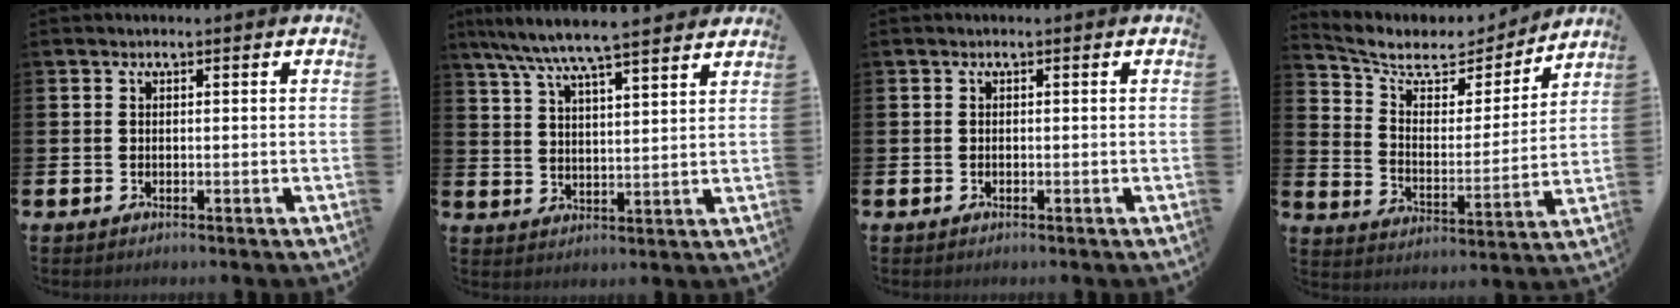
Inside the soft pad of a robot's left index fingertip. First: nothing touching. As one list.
[{"total": 7.6, "force": [7.2, 0.3, 2.6], "torque": [-0.077, -0.036, 0.127]}, {"total": 0.0}, {"total": 7.4, "force": [6.4, 3.1, 2.1], "torque": [-0.072, -0.048, 0.105]}]